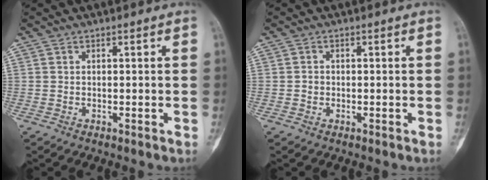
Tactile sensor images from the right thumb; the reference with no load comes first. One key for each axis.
{"total": 1.0, "fx": -0.1, "fy": 0.9, "fz": 0.4, "tx": -0.003, "ty": 0.003, "tz": -0.002}